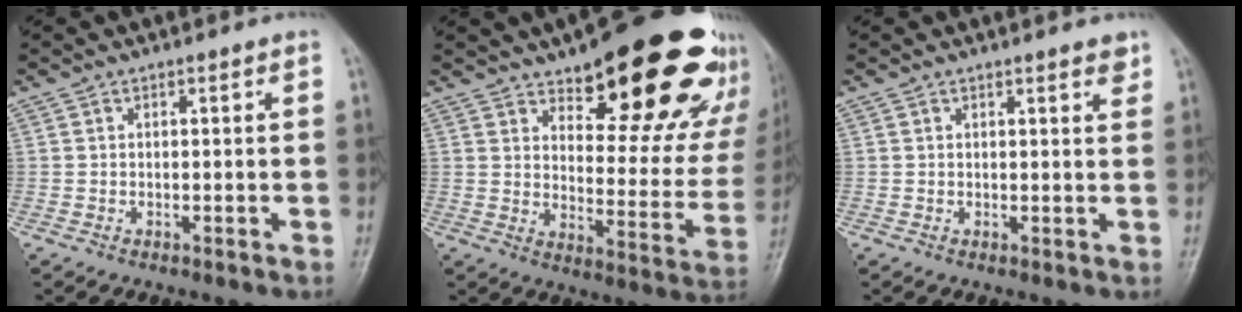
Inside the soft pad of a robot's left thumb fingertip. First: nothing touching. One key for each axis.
{"total": 26.0, "fx": 17.6, "fy": 9.6, "fz": 16.5, "tx": -0.171, "ty": -0.097, "tz": 0.232}
{"total": 2.4, "fx": 1.8, "fy": 0.6, "fz": 1.5, "tx": -0.013, "ty": -0.007, "tz": 0.021}